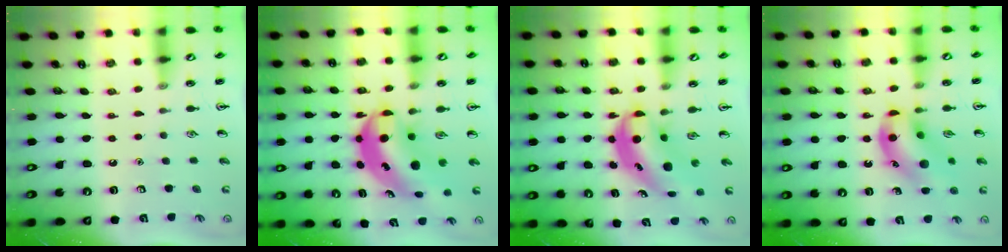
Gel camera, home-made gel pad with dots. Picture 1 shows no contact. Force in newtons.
{"total": 8.6, "press": 8.2, "slide": 2.3}
{"total": 5.7, "press": 5.6, "slide": 1.1}
{"total": 13.4, "press": 13.3, "slide": 2.2}